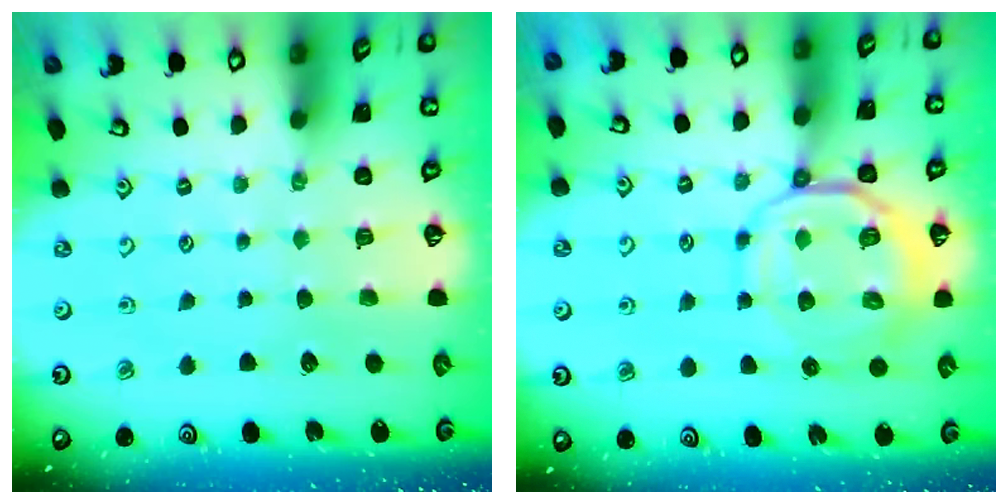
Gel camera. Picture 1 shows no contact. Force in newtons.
{"total": 10.9, "press": 10.7, "slide": 2.1}